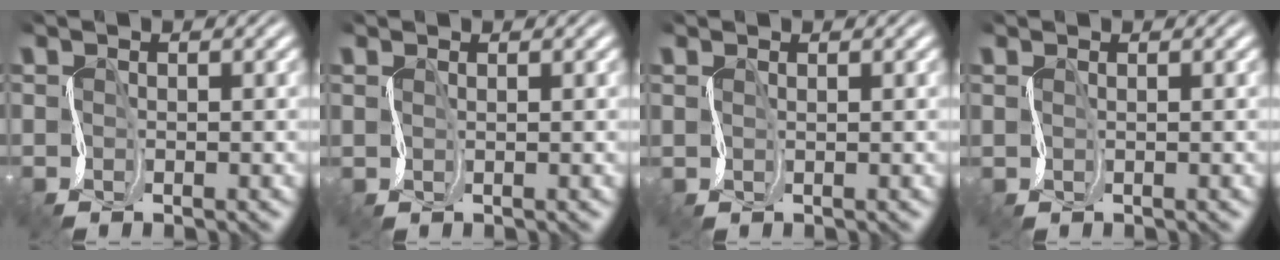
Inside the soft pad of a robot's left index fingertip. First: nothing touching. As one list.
[{"total": 0.9, "force": [0.9, 0.1, -0.1], "torque": [0.003, 0.003, 0.012]}, {"total": 1.0, "force": [0.9, 0.0, -0.3], "torque": [0.005, 0.003, 0.013]}, {"total": 1.0, "force": [0.9, 0.4, 0.2], "torque": [0.001, 0.005, 0.012]}]